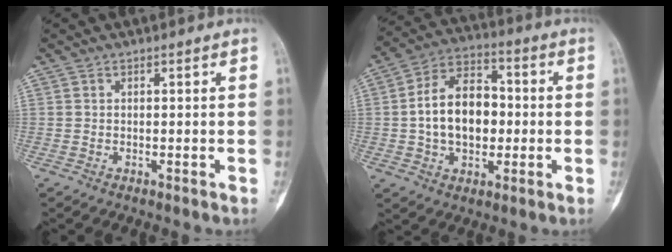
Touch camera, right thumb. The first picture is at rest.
{"total": 14.4, "force": [-0.4, 9.6, 10.8], "torque": [-0.160, 0.029, -0.011]}